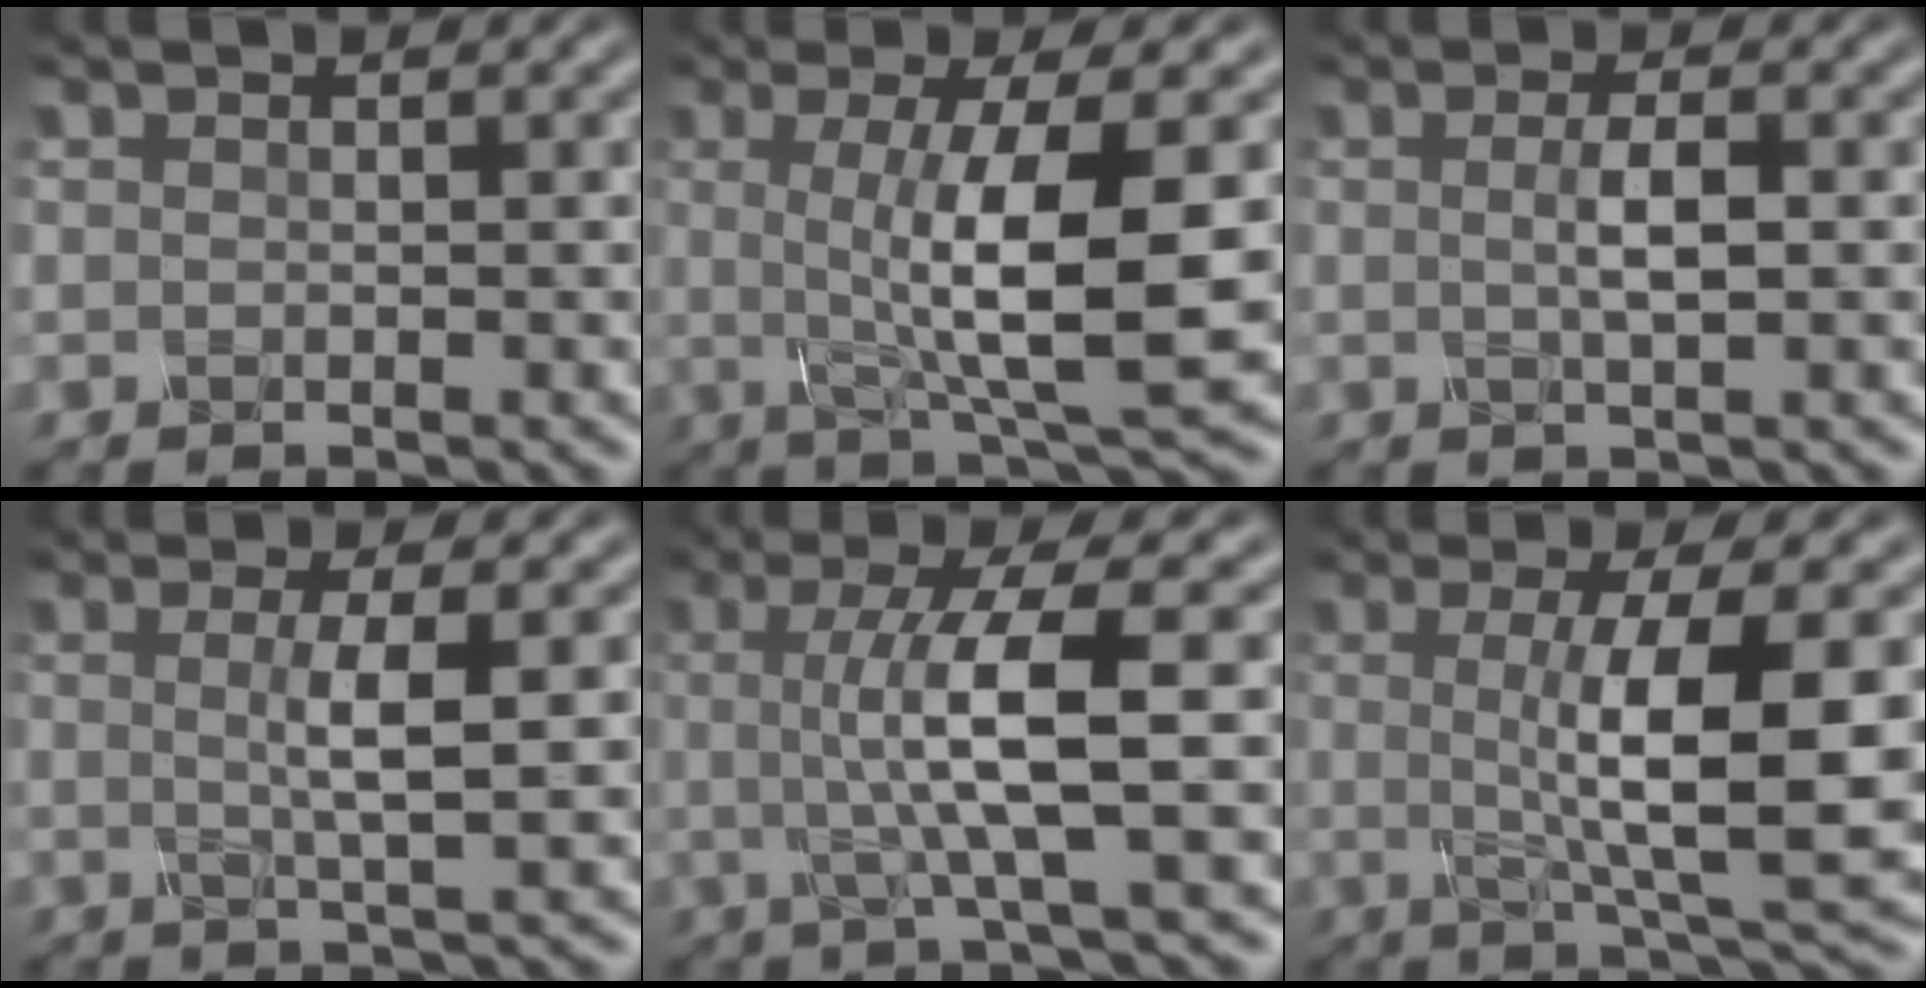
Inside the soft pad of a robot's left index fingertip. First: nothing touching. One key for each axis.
{"total": 8.9, "fx": 0.2, "fy": 1.9, "fz": 8.7, "tx": -0.122, "ty": -0.007, "tz": 0.004}
{"total": 2.2, "fx": 0.1, "fy": 0.5, "fz": 2.1, "tx": -0.038, "ty": 0.004, "tz": 0.000}
{"total": 3.3, "fx": 0.3, "fy": 0.6, "fz": 3.2, "tx": -0.054, "ty": -0.001, "tz": 0.000}
{"total": 6.7, "fx": 0.2, "fy": 1.4, "fz": 6.6, "tx": -0.118, "ty": 0.004, "tz": 0.002}
{"total": 9.2, "fx": 0.2, "fy": 1.9, "fz": 9.0, "tx": -0.125, "ty": -0.005, "tz": 0.005}